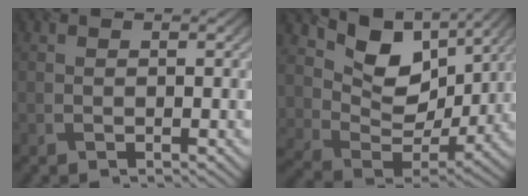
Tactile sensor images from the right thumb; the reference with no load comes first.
{"total": 10.7, "force": [5.4, 7.8, 5.0], "torque": [-0.104, -0.018, 0.104]}